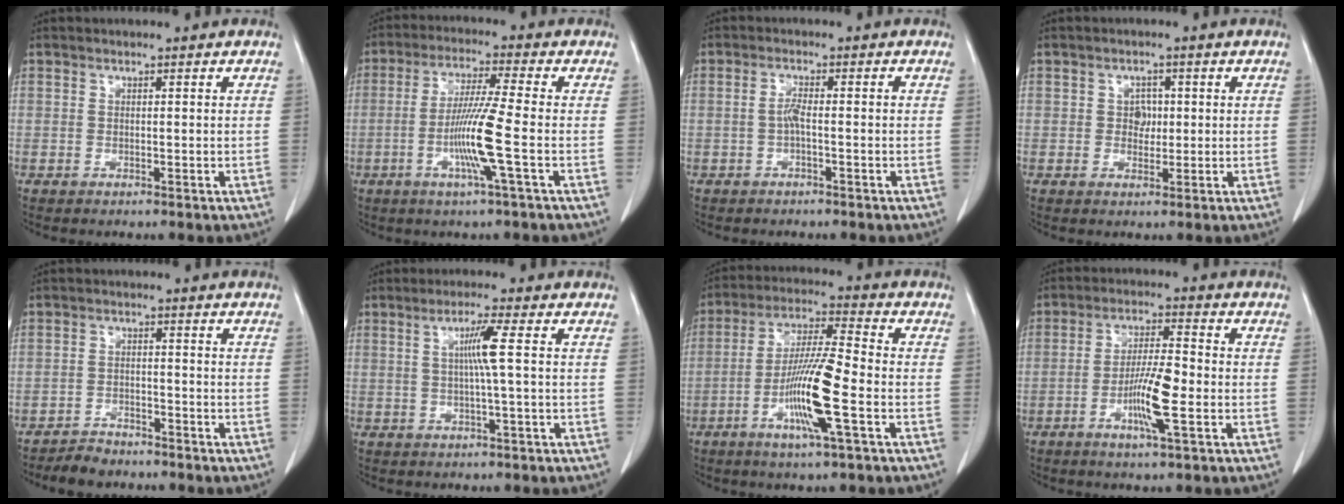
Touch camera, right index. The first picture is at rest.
{"total": 9.1, "force": [-2.4, -1.2, 8.7], "torque": [-0.171, -0.012, -0.049]}
{"total": 2.1, "force": [-0.6, 0.2, 2.0], "torque": [-0.037, 0.005, -0.013]}
{"total": 2.4, "force": [0.3, 1.9, 1.4], "torque": [-0.017, 0.003, 0.005]}
{"total": 3.7, "force": [-3.4, 1.1, 0.6], "torque": [-0.016, -0.005, -0.061]}
{"total": 4.5, "force": [0.6, -1.0, 4.3], "torque": [-0.083, 0.001, 0.011]}
{"total": 11.9, "force": [-3.9, 0.1, 11.3], "torque": [-0.220, -0.007, -0.078]}
{"total": 7.9, "force": [-2.5, 0.5, 7.5], "torque": [-0.142, -0.004, -0.048]}